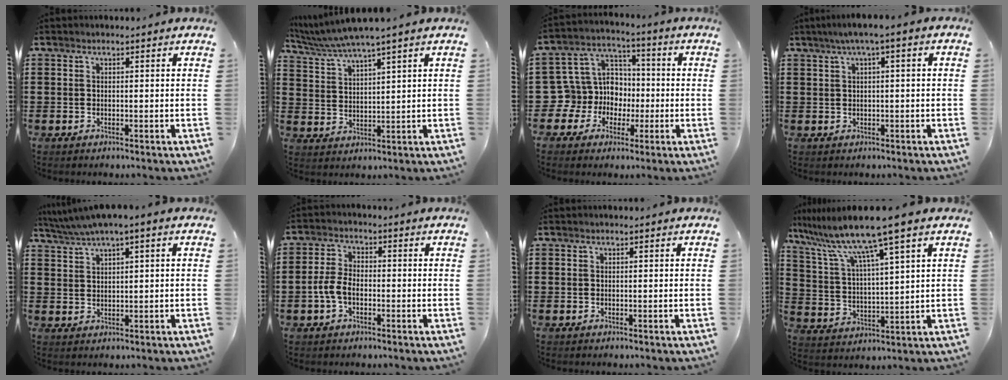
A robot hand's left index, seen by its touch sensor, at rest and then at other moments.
{"total": 4.6, "force": [4.1, -0.5, 2.1], "torque": [-0.053, -0.020, 0.070]}
{"total": 9.7, "force": [-1.0, 9.4, 2.3], "torque": [-0.111, -0.004, -0.019]}
{"total": 2.4, "force": [0.0, 0.1, 2.4], "torque": [-0.042, 0.000, -0.003]}
{"total": 2.2, "force": [1.2, 0.0, 1.8], "torque": [-0.036, 0.003, 0.022]}
{"total": 4.6, "force": [-1.4, 2.6, 3.6], "torque": [-0.092, -0.002, -0.033]}
{"total": 0.0}
{"total": 10.6, "force": [8.3, -0.7, 6.6], "torque": [-0.158, -0.044, 0.133]}